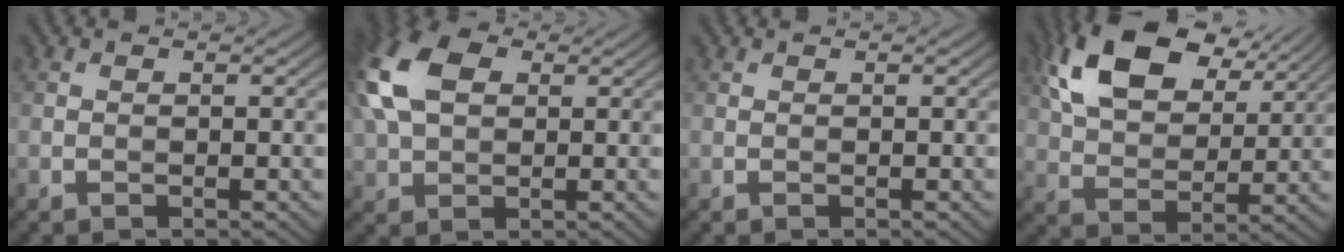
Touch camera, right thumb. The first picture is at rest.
{"total": 11.9, "force": [3.0, 7.5, 8.7], "torque": [-0.235, 0.028, 0.050]}
{"total": 0.0}
{"total": 14.5, "force": [7.3, 8.2, 9.5], "torque": [-0.208, 0.018, 0.136]}